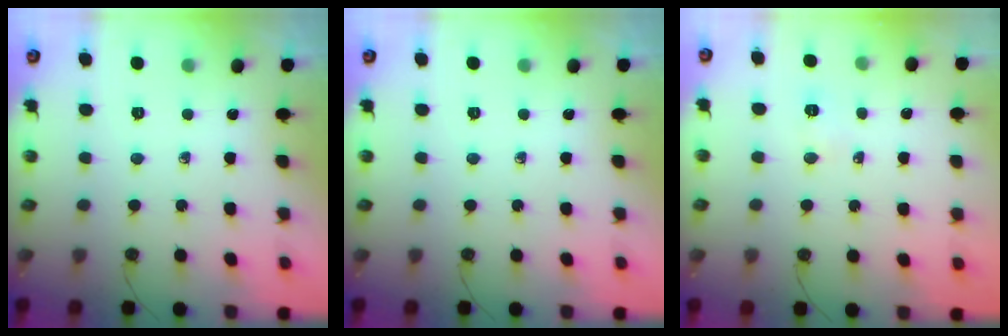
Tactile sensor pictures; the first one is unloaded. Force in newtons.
{"total": 0.0}
{"total": 4.3, "press": 4.2, "slide": 0.9}